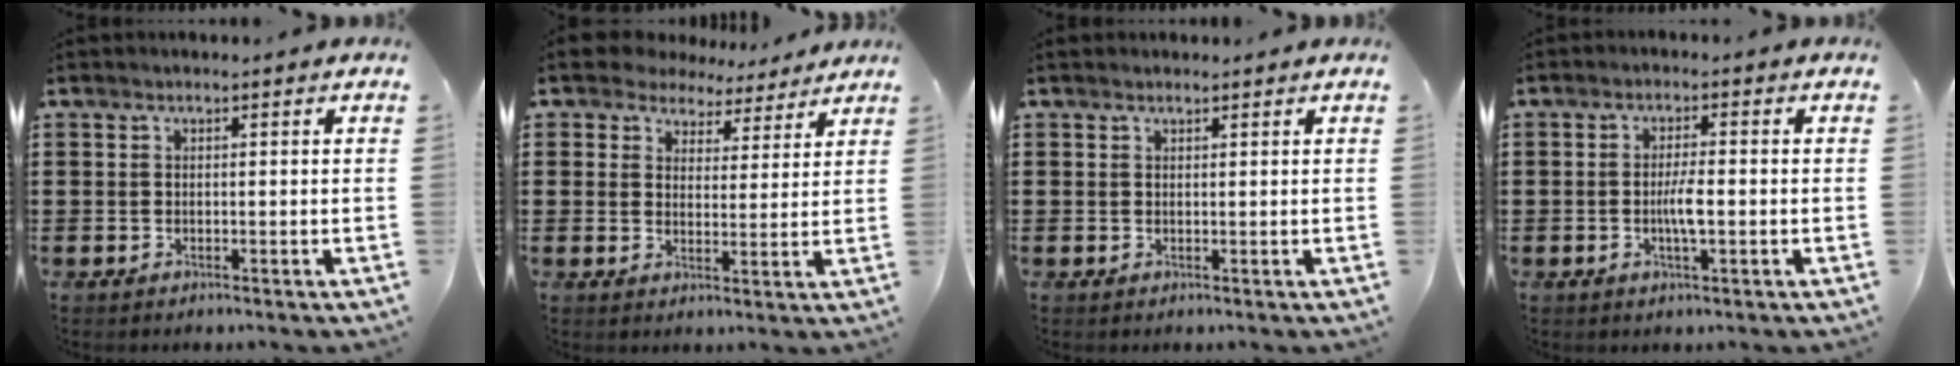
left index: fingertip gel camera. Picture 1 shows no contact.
{"total": 5.2, "force": [4.7, 2.2, 0.2], "torque": [-0.032, -0.015, 0.087]}
{"total": 0.8, "force": [0.6, 0.4, 0.0], "torque": [-0.001, 0.003, 0.012]}
{"total": 3.6, "force": [-0.6, 0.7, 3.5], "torque": [-0.069, -0.002, -0.013]}